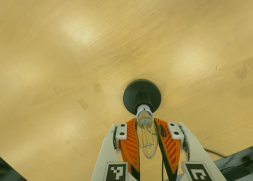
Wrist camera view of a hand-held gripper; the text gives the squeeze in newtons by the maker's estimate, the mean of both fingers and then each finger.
{"total": 15.9, "left": 13.6, "right": 18.2}